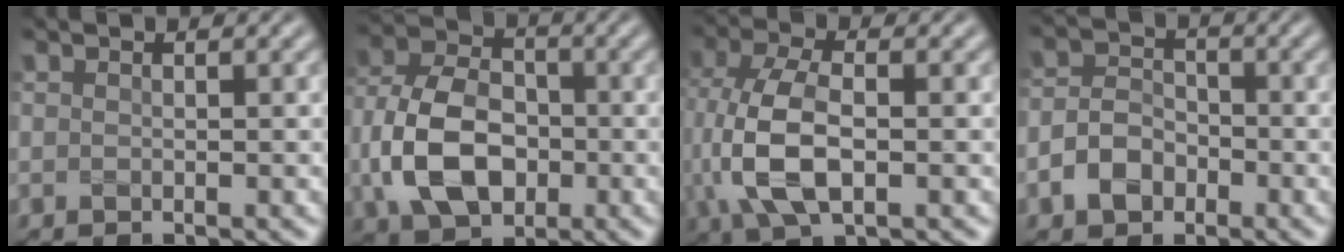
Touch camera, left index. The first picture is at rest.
{"total": 8.7, "force": [-1.8, 6.0, 5.9], "torque": [-0.127, 0.002, -0.044]}
{"total": 7.7, "force": [-0.6, 4.0, 6.6], "torque": [-0.150, 0.004, -0.016]}
{"total": 3.6, "force": [-1.6, 2.7, 1.8], "torque": [-0.035, 0.004, -0.036]}